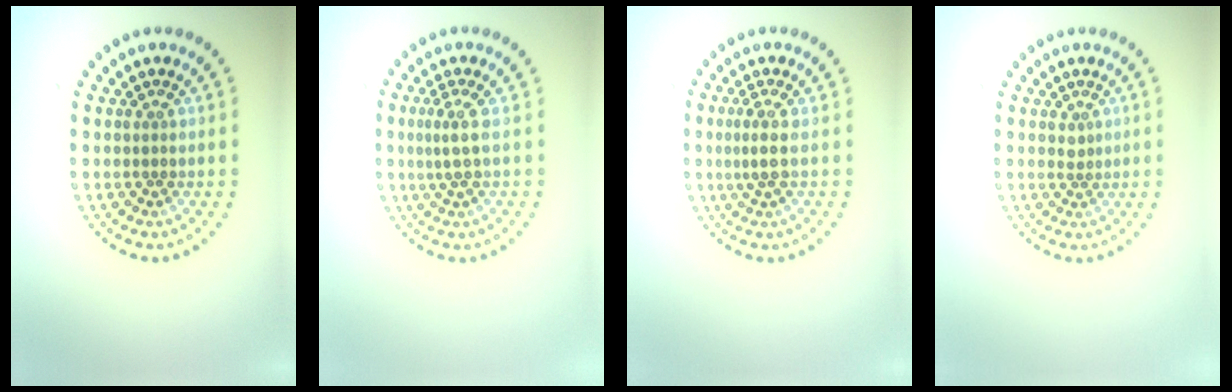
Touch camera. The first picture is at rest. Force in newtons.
{"total": 2.1, "press": 1.4, "slide": 1.6}
{"total": 2.0, "press": 1.5, "slide": 1.4}
{"total": 0.9, "press": 0.6, "slide": 0.6}